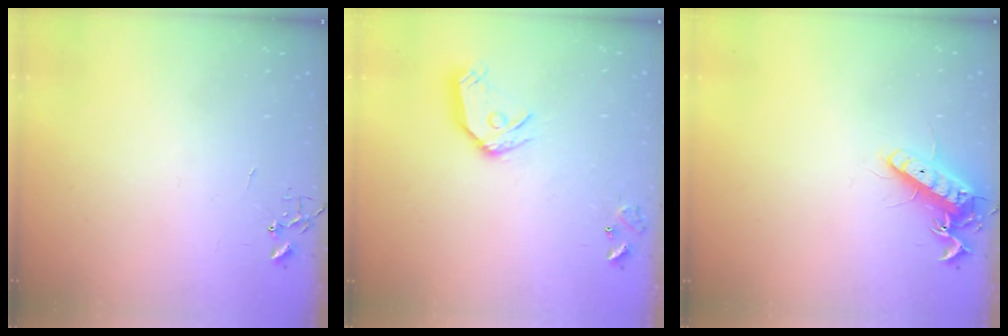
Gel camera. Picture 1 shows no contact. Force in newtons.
{"total": 12.3, "press": 12.2, "slide": 1.5}
{"total": 12.7, "press": 12.6, "slide": 1.5}